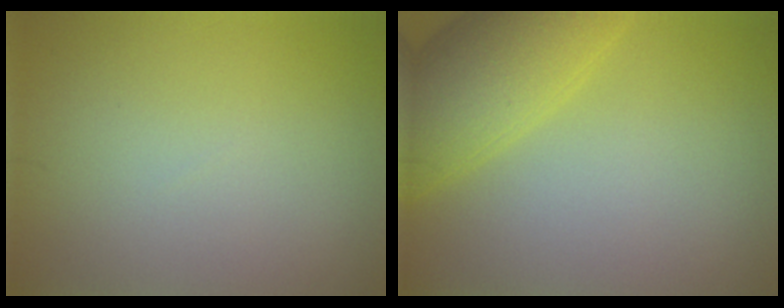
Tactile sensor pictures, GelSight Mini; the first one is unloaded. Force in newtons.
{"total": 6.6, "press": 6.6, "slide": 0.2}